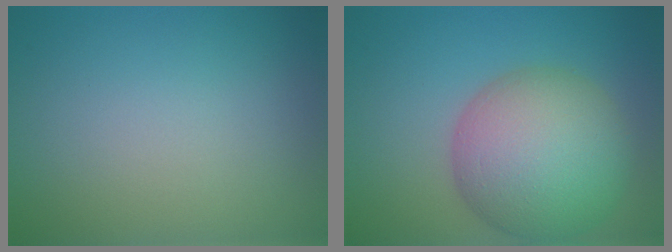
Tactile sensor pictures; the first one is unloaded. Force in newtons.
{"total": 10.6, "press": 10.6, "slide": 0.5}